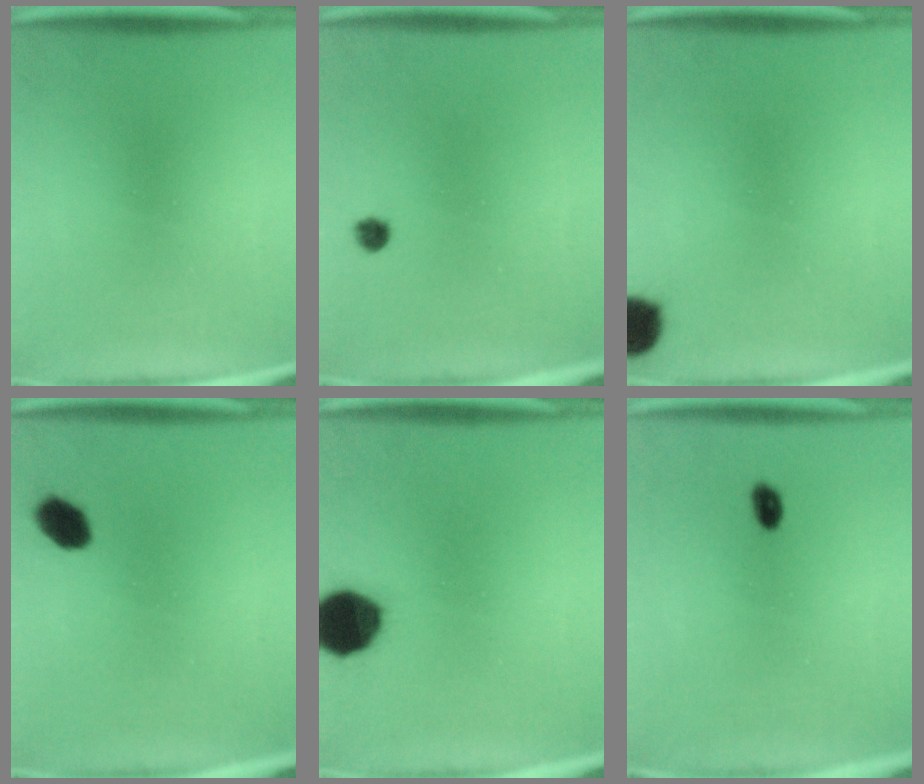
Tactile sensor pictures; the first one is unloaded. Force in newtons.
{"total": 1.7}
{"total": 5.8}
{"total": 4.8}
{"total": 12.7}
{"total": 1.9}